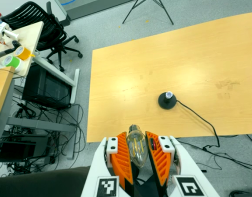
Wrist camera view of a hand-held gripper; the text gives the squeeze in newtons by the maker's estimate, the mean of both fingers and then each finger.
{"total": 14.8, "left": 16.8, "right": 12.9}